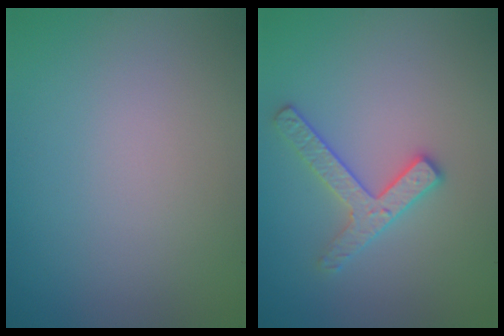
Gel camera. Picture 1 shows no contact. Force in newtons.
{"total": 2.6, "press": 2.5, "slide": 0.6}